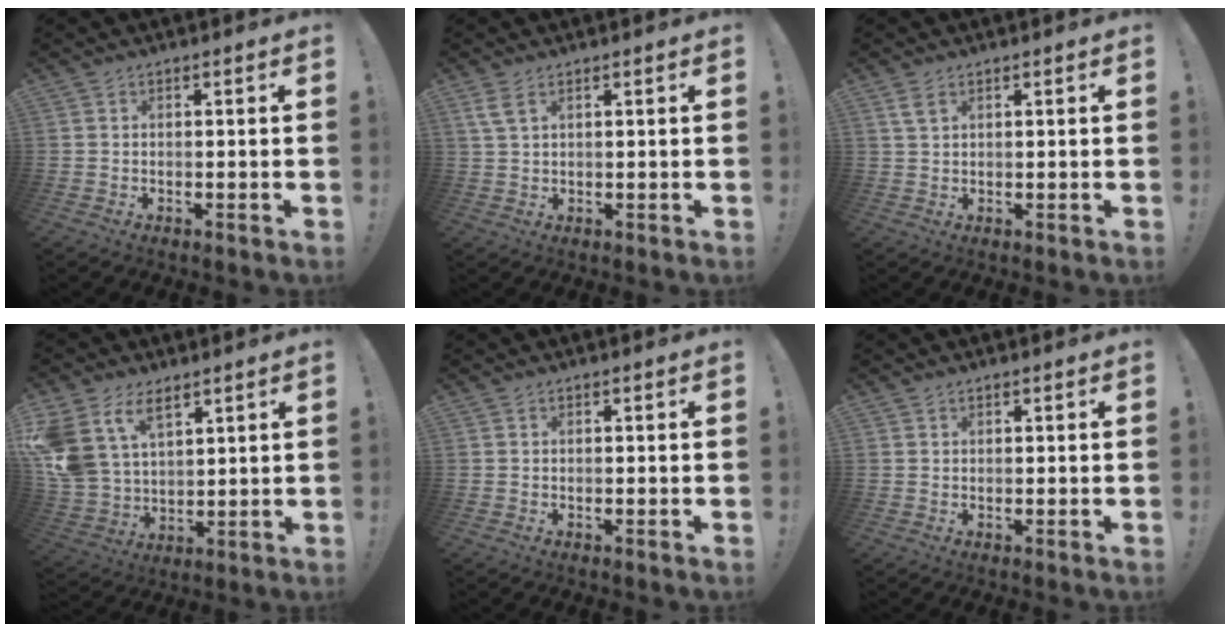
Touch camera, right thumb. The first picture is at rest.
{"total": 4.0, "force": [2.2, 1.9, 2.8], "torque": [-0.054, -0.005, 0.043]}
{"total": 3.2, "force": [1.8, 1.5, 2.1], "torque": [-0.041, -0.003, 0.034]}
{"total": 13.1, "force": [8.1, 8.0, 6.6], "torque": [-0.156, -0.052, 0.157]}
{"total": 0.0}
{"total": 0.9, "force": [0.7, 0.5, 0.2], "torque": [0.000, -0.001, 0.014]}